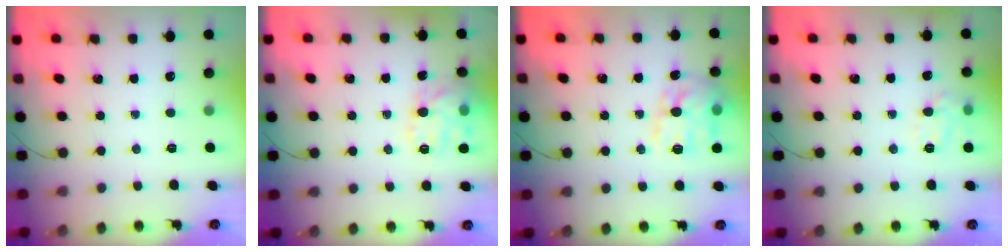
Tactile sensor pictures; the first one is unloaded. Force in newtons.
{"total": 11.6, "press": 11.5, "slide": 0.9}
{"total": 14.6, "press": 14.6, "slide": 0.5}
{"total": 8.6, "press": 8.6, "slide": 1.0}